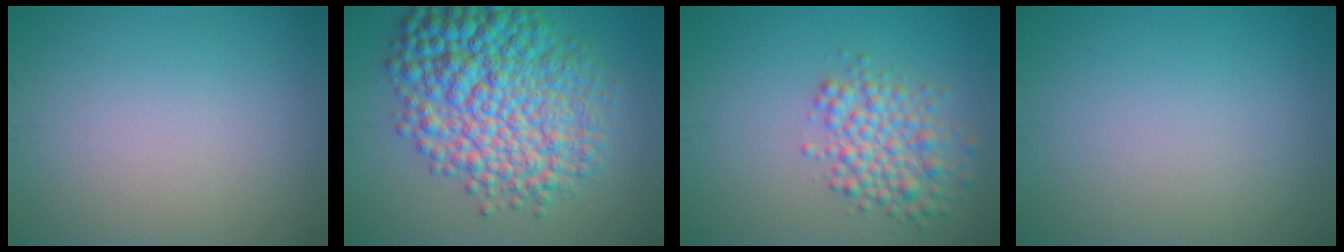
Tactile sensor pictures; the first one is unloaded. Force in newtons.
{"total": 11.0, "press": 11.0, "slide": 0.1}
{"total": 4.3, "press": 4.3, "slide": 0.2}
{"total": 0.0}